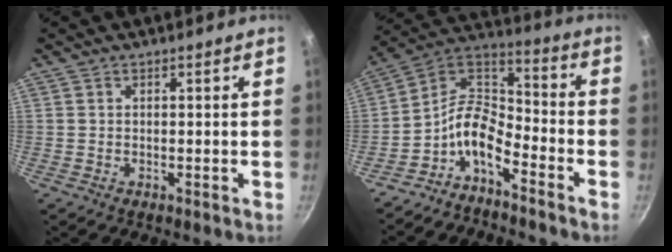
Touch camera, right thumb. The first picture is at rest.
{"total": 10.1, "force": [-6.0, 4.8, 6.6], "torque": [-0.123, 0.080, -0.136]}